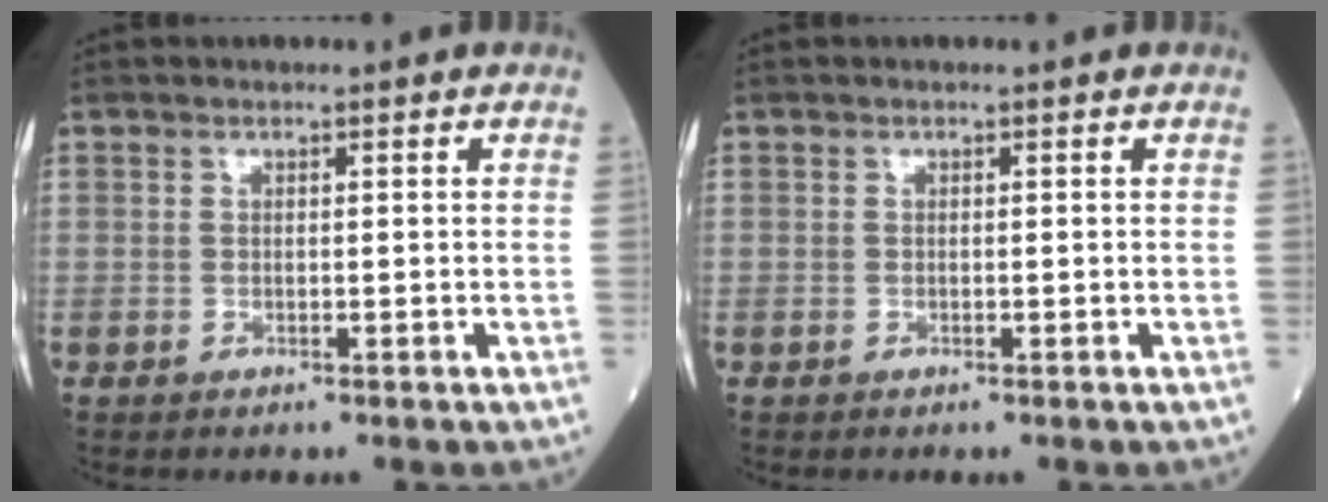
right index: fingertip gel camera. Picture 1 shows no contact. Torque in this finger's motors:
{"motor_torque": [0.03, 0.06, 0.03, -0.01]}